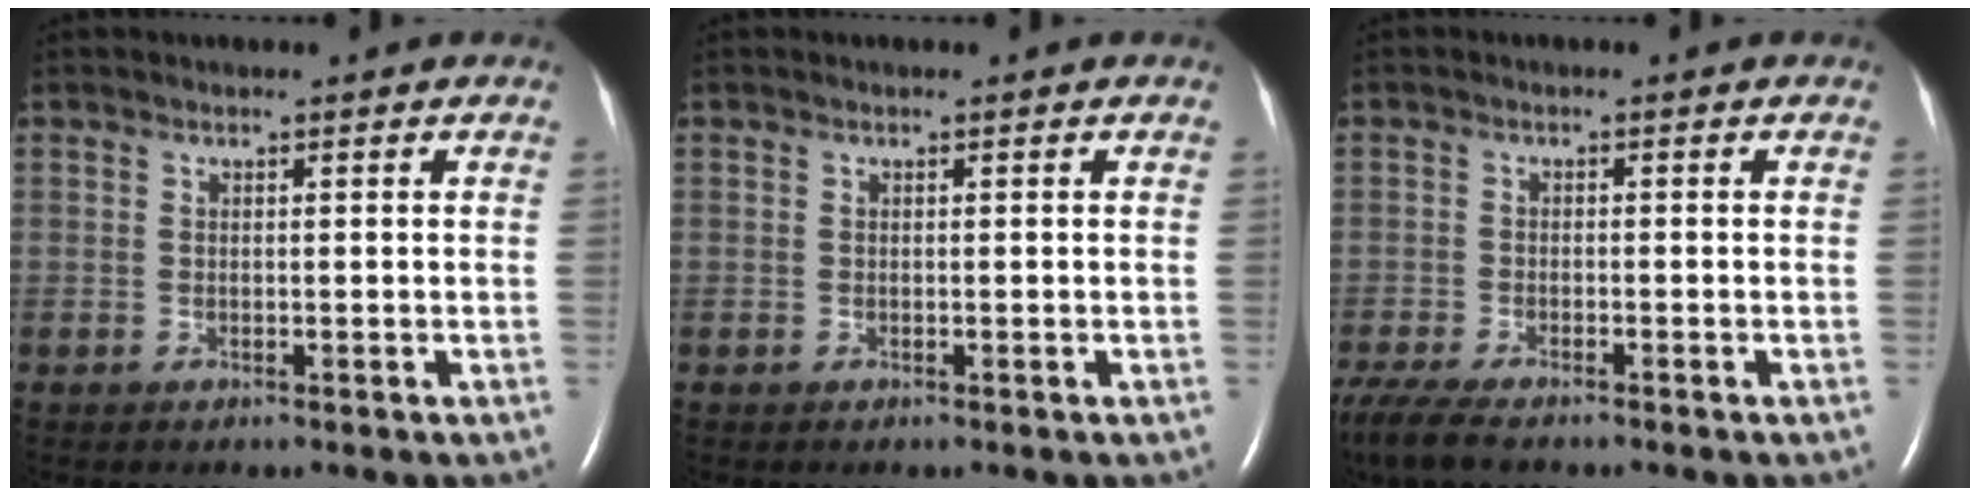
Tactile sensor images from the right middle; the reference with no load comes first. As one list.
[{"total": 0.0}, {"total": 7.7, "force": [-6.1, 1.8, 4.3], "torque": [-0.081, -0.019, -0.104]}]